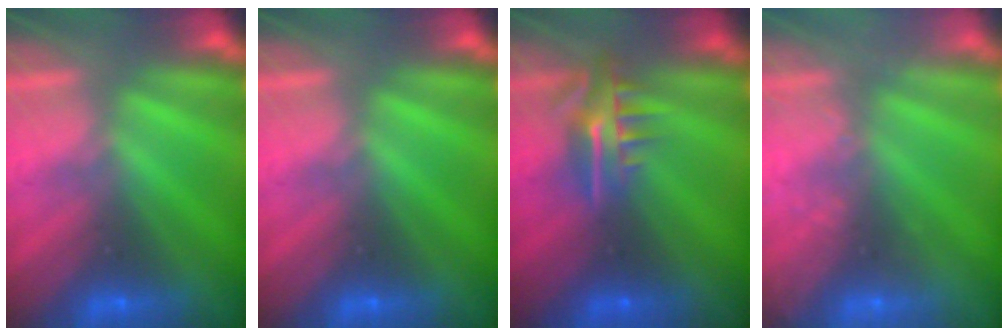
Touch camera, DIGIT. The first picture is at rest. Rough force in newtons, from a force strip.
{"total": 0.0}
{"total": 7.7}
{"total": 2.3}